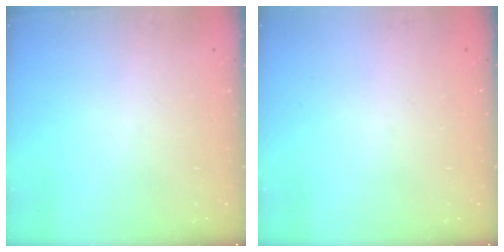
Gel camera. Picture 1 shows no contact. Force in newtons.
{"total": 2.8, "press": 2.8, "slide": 0.5}